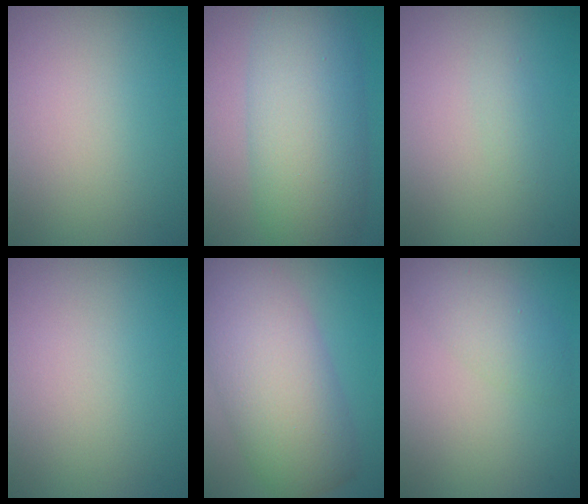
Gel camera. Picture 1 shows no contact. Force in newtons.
{"total": 9.9, "press": 9.9, "slide": 0.1}
{"total": 0.9, "press": 0.9, "slide": 0.1}
{"total": 0.0}
{"total": 9.3, "press": 9.3, "slide": 0.3}
{"total": 2.7, "press": 2.7, "slide": 0.2}